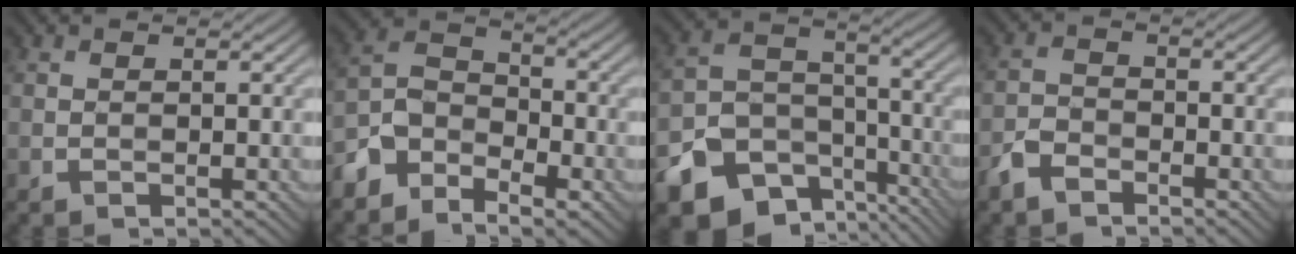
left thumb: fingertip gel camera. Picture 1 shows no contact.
{"total": 7.3, "force": [-5.2, 3.8, 3.3], "torque": [-0.067, -0.001, -0.119]}
{"total": 15.5, "force": [-9.8, 10.7, 5.5], "torque": [-0.147, -0.059, -0.134]}
{"total": 3.5, "force": [-2.7, 1.7, 1.4], "torque": [-0.031, -0.003, -0.067]}